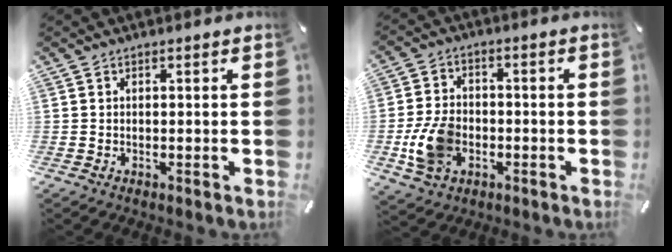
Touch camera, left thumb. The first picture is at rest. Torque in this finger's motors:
{"motor_torque": [1.36, 1.97, 0.90, 0.29, 0.10]}